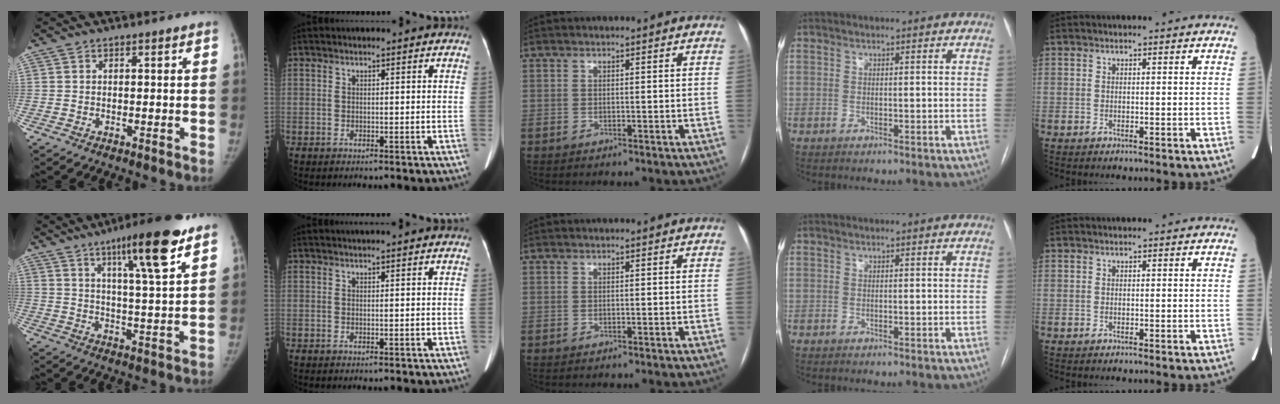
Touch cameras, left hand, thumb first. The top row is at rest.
{"thumb": {"total": 14.6, "force": [8.4, 1.8, 11.8], "torque": [-0.175, -0.039, 0.128]}, "index": {"total": 1.1, "force": [0.9, -0.2, 0.6], "torque": [-0.008, 0.015, 0.020]}}